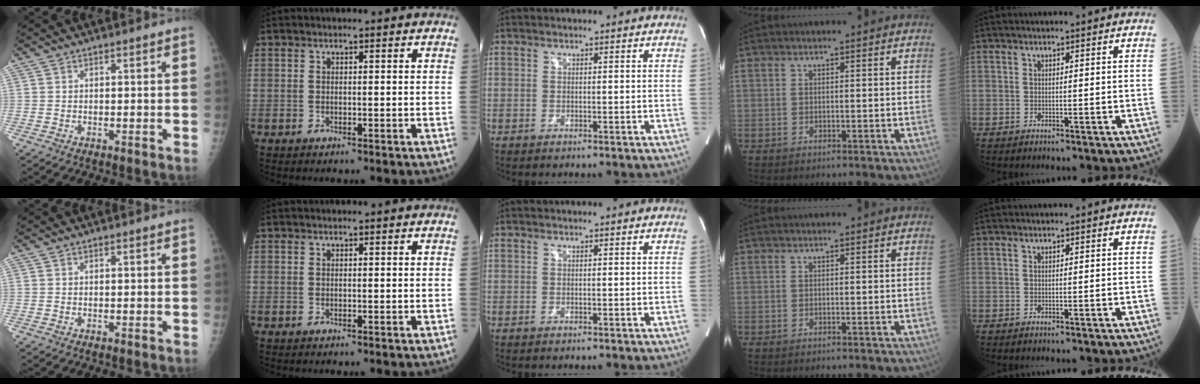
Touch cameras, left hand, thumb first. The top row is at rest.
{}